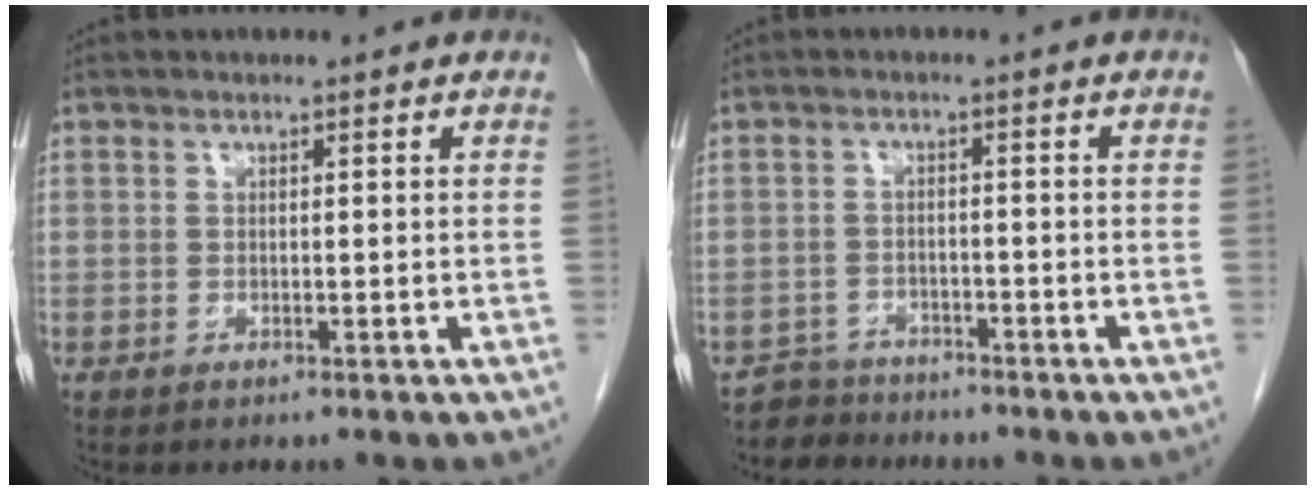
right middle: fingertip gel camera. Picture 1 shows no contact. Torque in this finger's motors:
{"motor_torque": [-0.03, 0.05, -0.01, 0.00]}